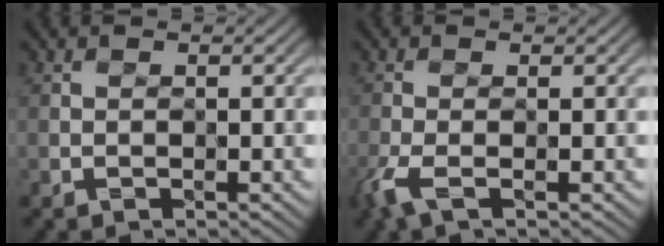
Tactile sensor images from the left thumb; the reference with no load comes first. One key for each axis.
{"total": 3.1, "fx": -1.5, "fy": 0.7, "fz": 2.6, "tx": -0.069, "ty": -0.001, "tz": -0.038}